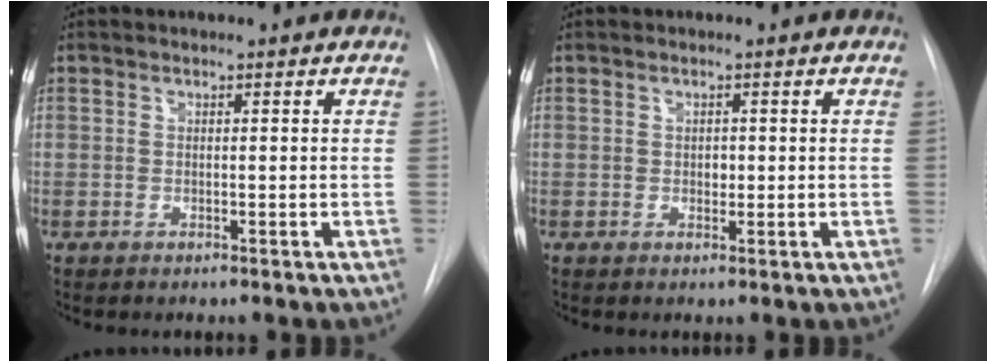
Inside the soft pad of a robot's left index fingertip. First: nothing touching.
{"total": 1.0, "force": [-0.4, 0.8, 0.6], "torque": [-0.008, -0.004, -0.006]}